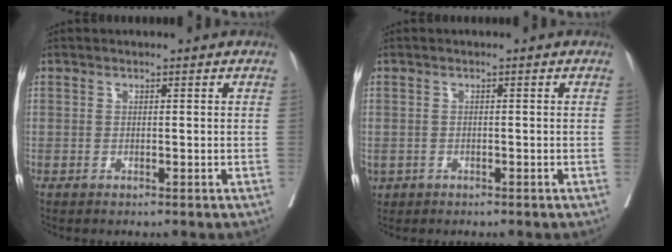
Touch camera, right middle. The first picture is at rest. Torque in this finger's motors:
{"motor_torque": [1.32, -0.82, 1.05, 0.21]}